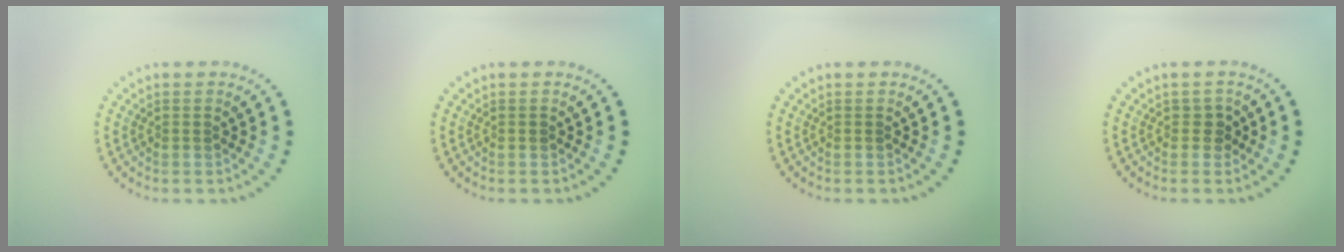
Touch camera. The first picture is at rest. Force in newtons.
{"total": 0.5, "press": 0.5, "slide": 0.1}
{"total": 0.0}
{"total": 1.2, "press": 1.0, "slide": 0.6}